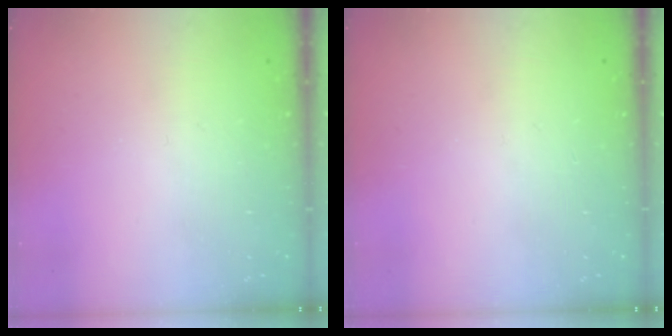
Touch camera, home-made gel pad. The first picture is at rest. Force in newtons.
{"total": 0.0}